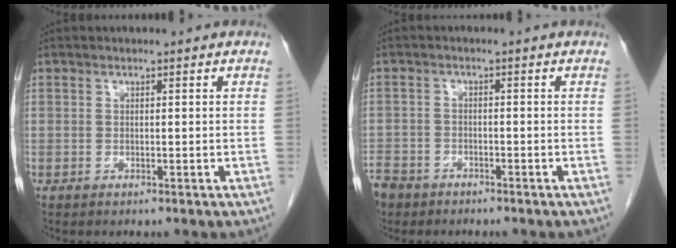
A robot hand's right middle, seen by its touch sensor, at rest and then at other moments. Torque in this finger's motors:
{"motor_torque": [1.02, -1.12, 1.05, 0.21]}